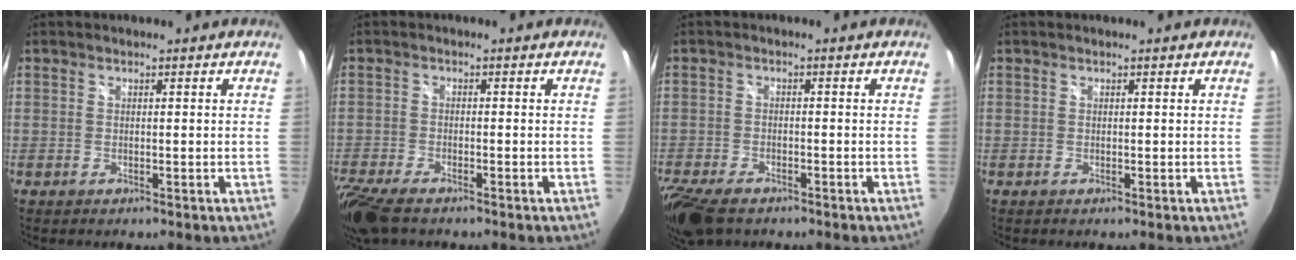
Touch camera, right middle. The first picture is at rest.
{"total": 9.2, "force": [-7.0, 3.0, 5.1], "torque": [-0.137, -0.042, -0.135]}
{"total": 9.7, "force": [-7.2, 4.3, 5.0], "torque": [-0.137, -0.037, -0.135]}
{"total": 0.0}